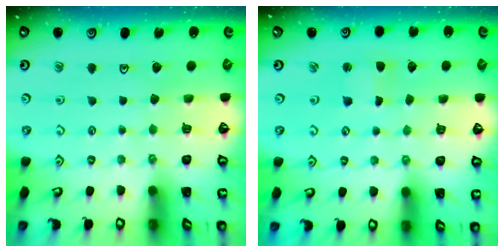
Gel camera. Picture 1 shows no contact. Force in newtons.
{"total": 2.0, "press": 2.0, "slide": 0.3}